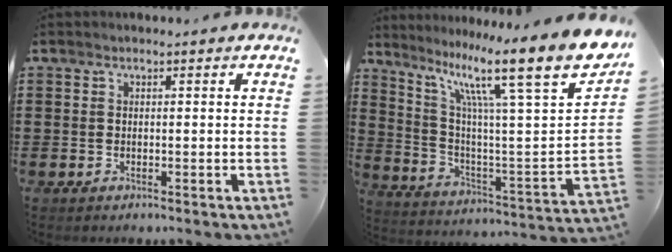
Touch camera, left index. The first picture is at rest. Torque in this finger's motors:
{"motor_torque": [1.08, -1.06, 1.05, 0.21]}